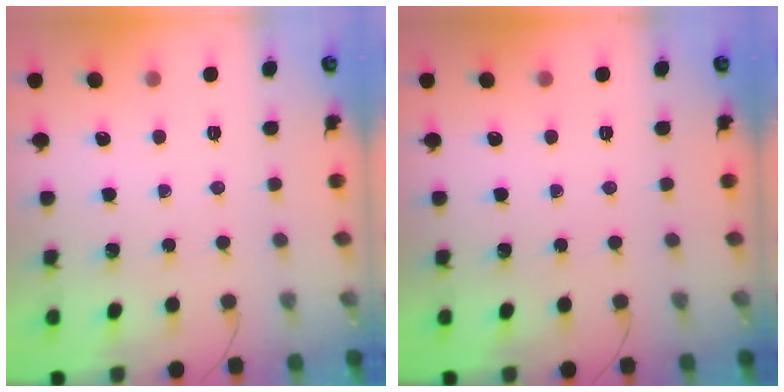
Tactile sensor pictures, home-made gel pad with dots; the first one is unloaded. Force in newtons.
{"total": 0.0}